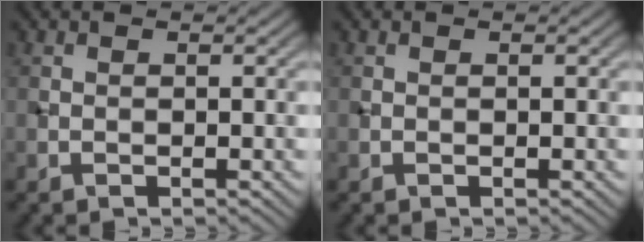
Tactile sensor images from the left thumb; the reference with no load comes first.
{"total": 0.0}